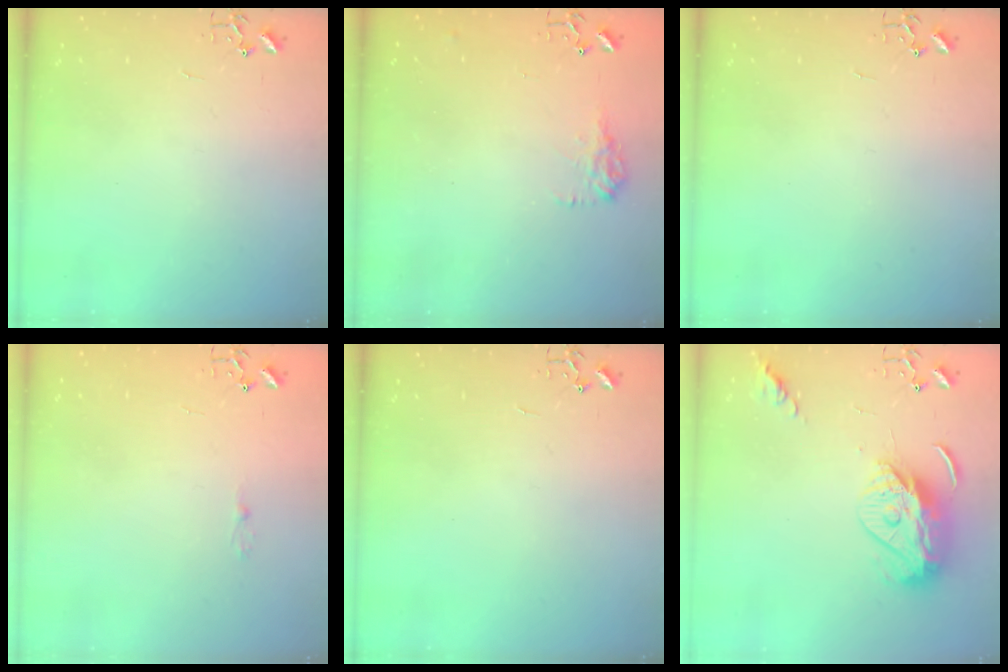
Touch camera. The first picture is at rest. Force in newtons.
{"total": 9.2, "press": 9.2, "slide": 0.4}
{"total": 0.0}
{"total": 2.5, "press": 2.5, "slide": 0.3}
{"total": 0.0}
{"total": 12.3, "press": 12.2, "slide": 1.1}